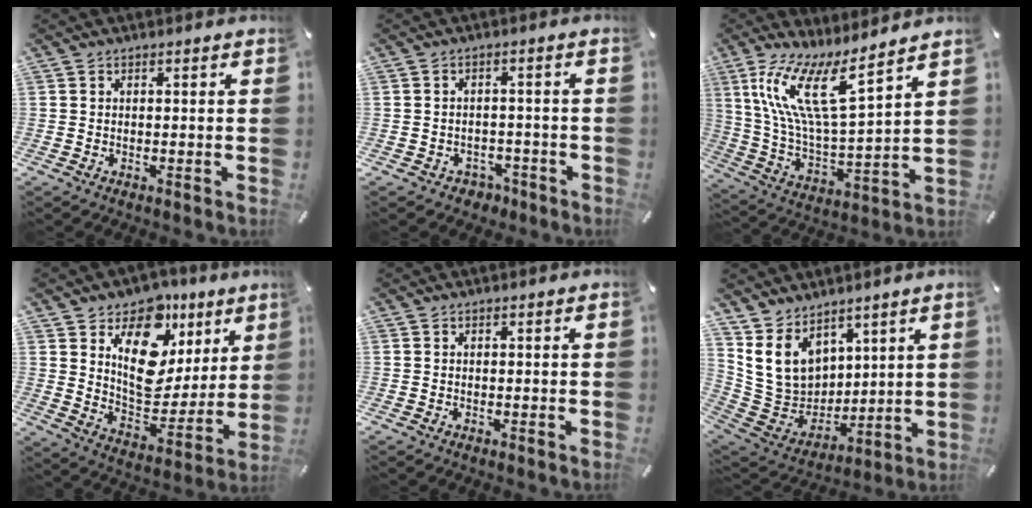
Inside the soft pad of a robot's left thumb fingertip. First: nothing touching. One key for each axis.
{"total": 3.4, "fx": -1.8, "fy": 2.8, "fz": 0.9, "tx": -0.014, "ty": 0.009, "tz": -0.034}
{"total": 15.0, "fx": 9.9, "fy": 3.3, "fz": 10.8, "tx": -0.235, "ty": -0.048, "tz": 0.170}
{"total": 16.5, "fx": 7.1, "fy": 11.6, "fz": 9.2, "tx": -0.129, "ty": -0.047, "tz": 0.130}
{"total": 0.0}
{"total": 12.7, "fx": 5.8, "fy": 10.3, "fz": 4.7, "tx": -0.105, "ty": -0.040, "tz": 0.125}